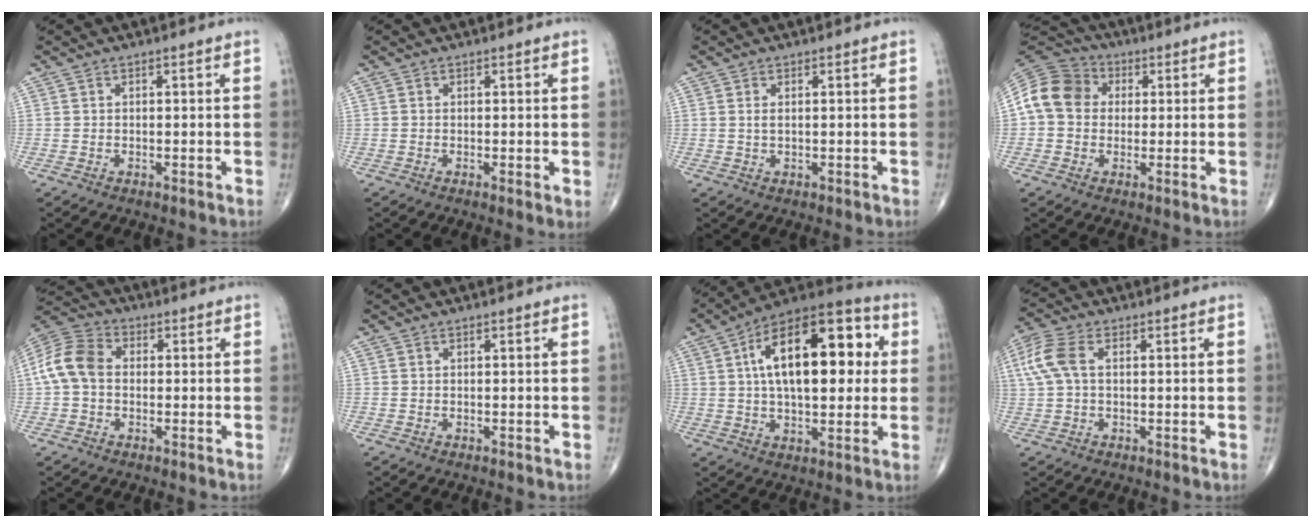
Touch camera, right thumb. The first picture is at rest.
{"total": 1.4, "force": [-0.1, 0.3, 1.4], "torque": [-0.027, -0.007, -0.002]}
{"total": 1.2, "force": [0.3, 0.5, 1.0], "torque": [-0.023, 0.000, 0.008]}
{"total": 11.4, "force": [1.4, 9.6, 6.0], "torque": [-0.102, 0.028, 0.012]}
{"total": 9.5, "force": [0.0, 7.0, 6.4], "torque": [-0.127, 0.031, -0.010]}
{"total": 0.0}
{"total": 22.8, "force": [4.4, 11.2, 19.4], "torque": [-0.280, 0.021, 0.058]}
{"total": 7.2, "force": [1.4, 4.1, 5.8], "torque": [-0.156, 0.023, 0.027]}